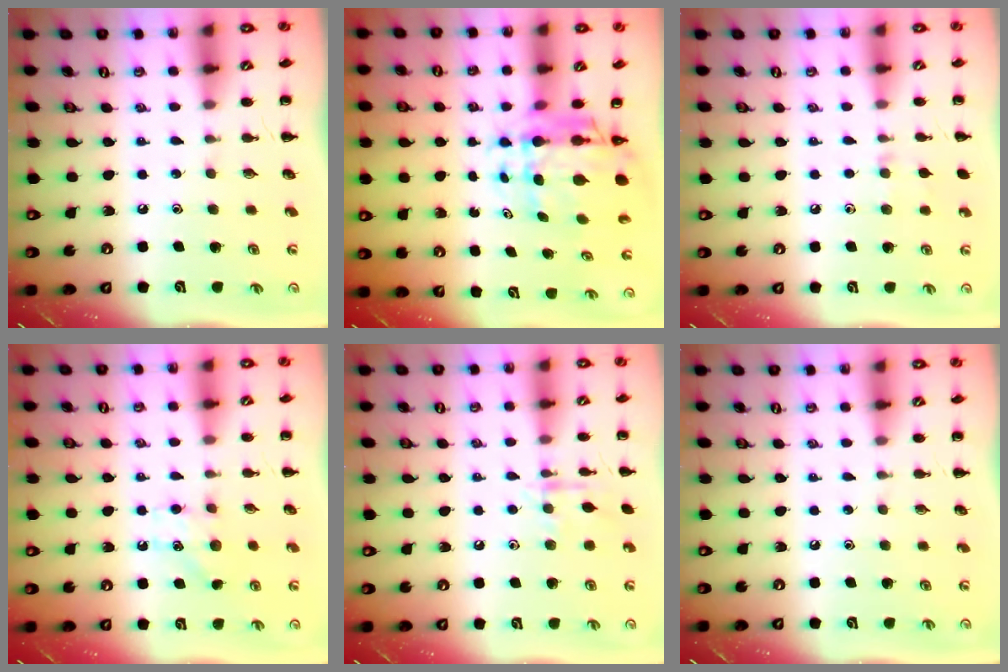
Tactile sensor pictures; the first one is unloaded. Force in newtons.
{"total": 7.4, "press": 6.8, "slide": 2.7}
{"total": 5.5, "press": 5.1, "slide": 2.0}
{"total": 5.5, "press": 5.2, "slide": 1.5}
{"total": 8.2, "press": 8.1, "slide": 1.3}
{"total": 0.0}